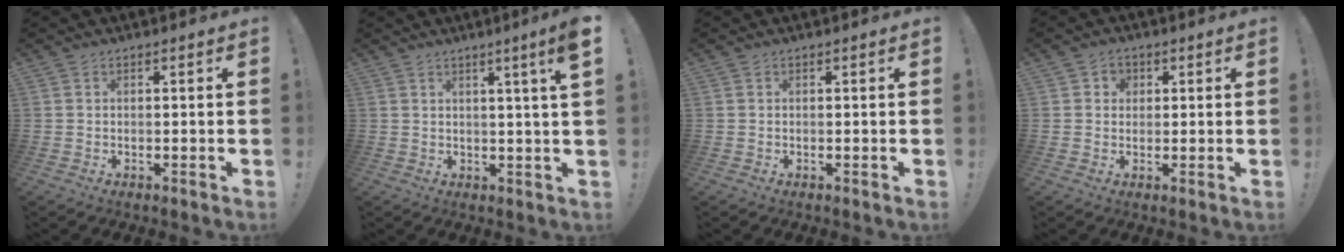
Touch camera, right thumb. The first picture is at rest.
{"total": 6.0, "force": [2.5, -1.0, 5.4], "torque": [-0.070, -0.015, 0.032]}
{"total": 0.0}
{"total": 3.7, "force": [0.7, 3.5, 1.0], "torque": [-0.015, 0.001, 0.013]}